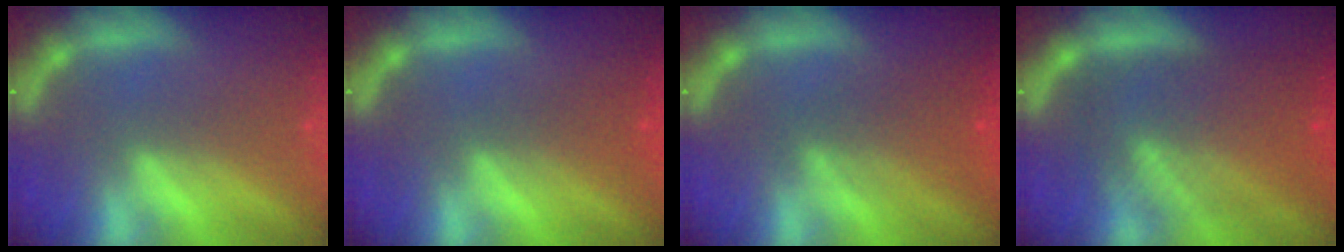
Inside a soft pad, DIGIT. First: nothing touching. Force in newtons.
{"total": 2.0}
{"total": 4.1}
{"total": 10.1}